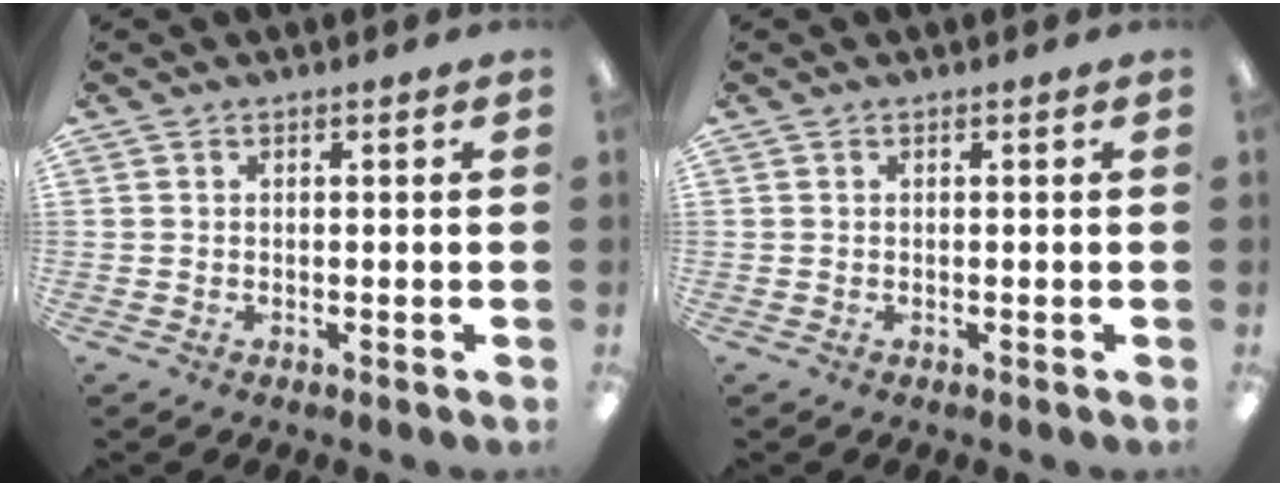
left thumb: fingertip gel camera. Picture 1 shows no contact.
{"total": 0.0}